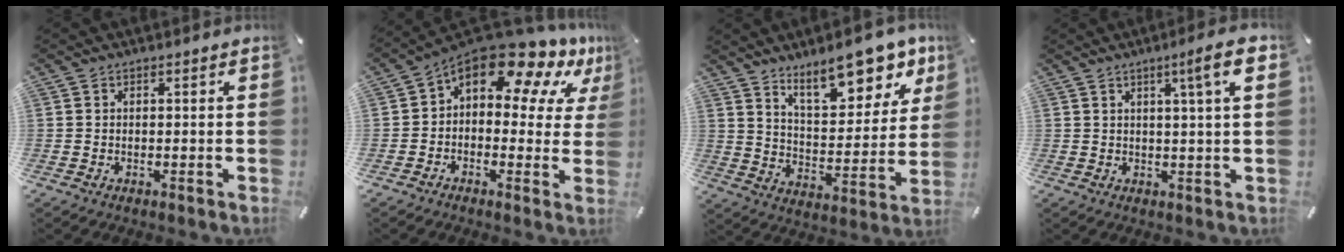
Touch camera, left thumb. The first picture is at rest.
{"total": 15.0, "force": [9.6, 6.6, 9.4], "torque": [-0.155, -0.075, 0.159]}
{"total": 16.3, "force": [12.4, 6.4, 8.5], "torque": [-0.118, -0.080, 0.211]}
{"total": 7.7, "force": [3.1, 0.3, 7.1], "torque": [-0.108, -0.007, 0.041]}